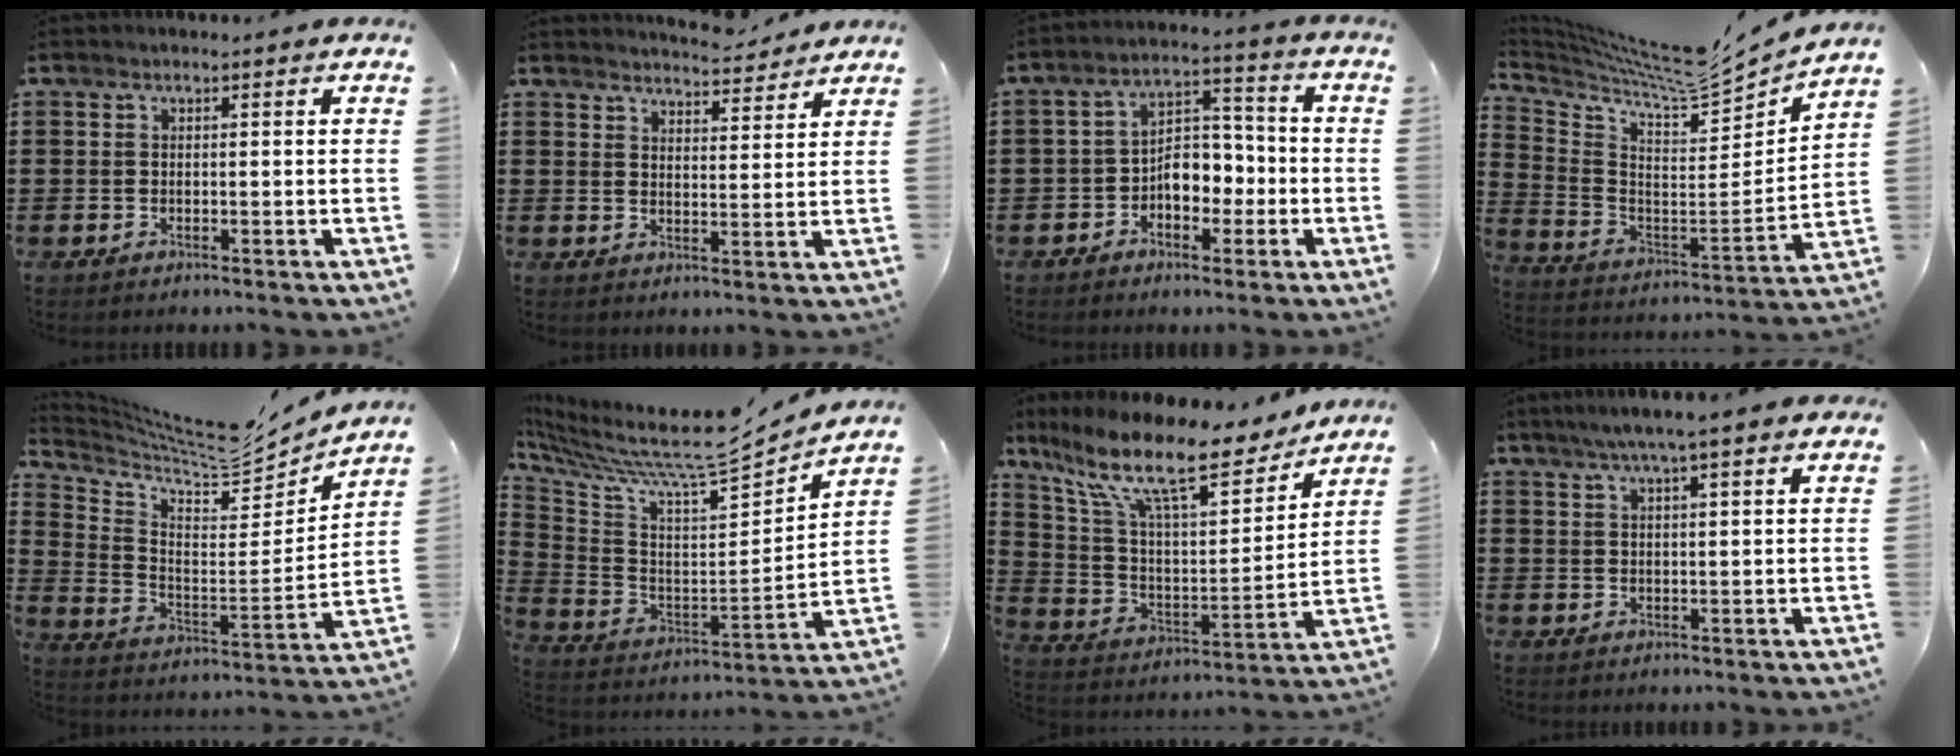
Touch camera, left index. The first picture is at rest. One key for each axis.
{"total": 4.1, "fx": 4.1, "fy": 0.1, "fz": 0.1, "tx": -0.007, "ty": -0.024, "tz": 0.072}
{"total": 5.7, "fx": -1.9, "fy": 4.0, "fz": 3.6, "tx": -0.055, "ty": 0.008, "tz": -0.042}
{"total": 7.8, "fx": 7.3, "fy": 0.4, "fz": 2.7, "tx": -0.085, "ty": -0.067, "tz": 0.119}
{"total": 6.7, "fx": 6.3, "fy": 1.2, "fz": 2.1, "tx": -0.077, "ty": -0.056, "tz": 0.104}
{"total": 10.0, "fx": 8.3, "fy": 1.8, "fz": 5.4, "tx": -0.129, "ty": -0.064, "tz": 0.133}
{"total": 15.7, "fx": 11.8, "fy": 3.5, "fz": 9.7, "tx": -0.221, "ty": -0.074, "tz": 0.196}
{"total": 4.6, "fx": 3.5, "fy": -0.2, "fz": 3.0, "tx": -0.065, "ty": -0.005, "tz": 0.060}